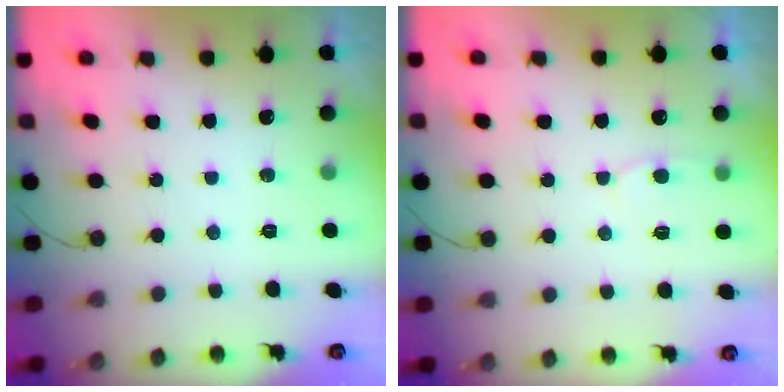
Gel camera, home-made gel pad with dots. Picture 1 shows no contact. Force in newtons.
{"total": 4.9, "press": 4.8, "slide": 0.6}